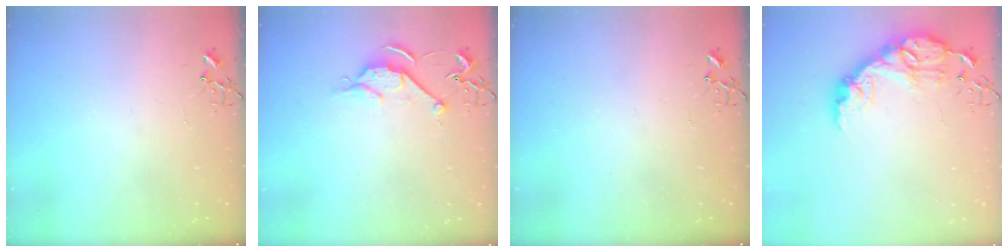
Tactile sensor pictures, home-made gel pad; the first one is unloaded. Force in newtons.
{"total": 8.0, "press": 8.0, "slide": 0.7}
{"total": 0.0}
{"total": 15.4, "press": 15.4, "slide": 1.1}